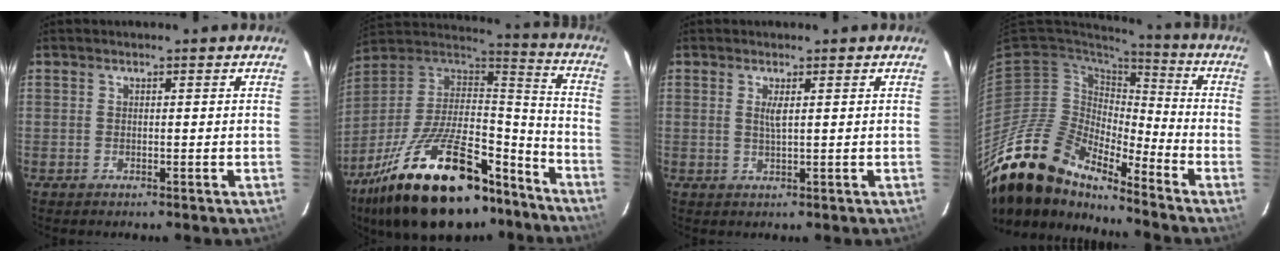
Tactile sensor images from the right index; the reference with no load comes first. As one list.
[{"total": 30.9, "force": [-20.3, 12.6, 19.6], "torque": [-0.360, -0.009, -0.308]}, {"total": 1.7, "force": [0.5, 0.1, 1.6], "torque": [-0.030, -0.002, 0.009]}, {"total": 20.6, "force": [-17.8, 5.5, 8.7], "torque": [-0.163, -0.029, -0.338]}]